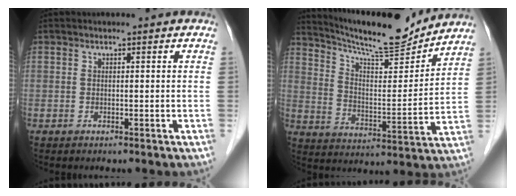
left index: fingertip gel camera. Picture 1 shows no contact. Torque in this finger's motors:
{"motor_torque": [0.16, -0.22, 0.38, 0.07]}